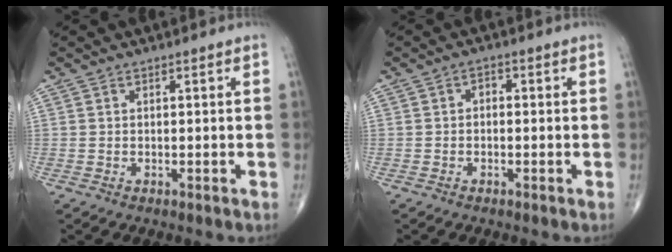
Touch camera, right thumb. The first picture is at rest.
{"total": 1.5, "force": [-0.1, 1.1, 1.1], "torque": [-0.009, 0.008, -0.007]}